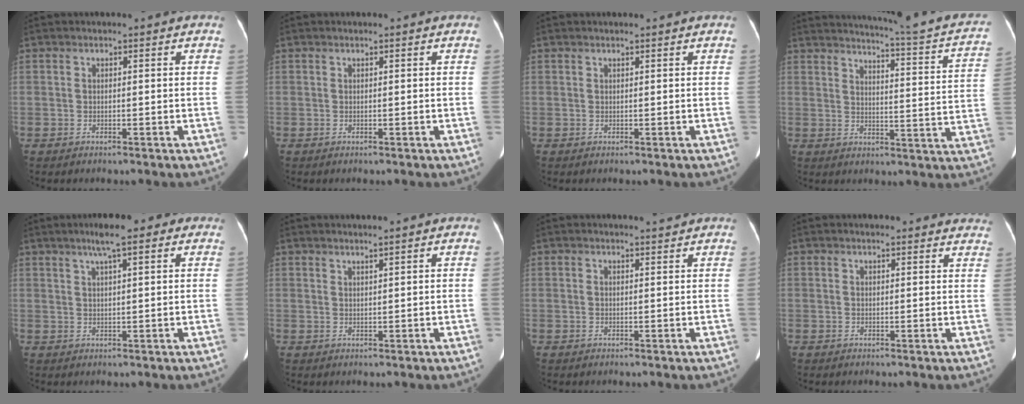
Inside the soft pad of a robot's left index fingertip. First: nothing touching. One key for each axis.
{"total": 0.0}
{"total": 0.7, "fx": 0.7, "fy": 0.0, "fz": 0.3, "tx": -0.010, "ty": 0.010, "tz": 0.014}
{"total": 20.5, "fx": 18.3, "fy": 0.6, "fz": 9.2, "tx": -0.128, "ty": -0.055, "tz": 0.207}
{"total": 5.4, "fx": 3.3, "fy": 0.9, "fz": 4.2, "tx": -0.068, "ty": 0.019, "tz": 0.049}
{"total": 1.1, "fx": 0.9, "fy": -0.4, "fz": 0.4, "tx": -0.016, "ty": -0.004, "tz": 0.024}
{"total": 1.1, "fx": 1.0, "fy": -0.4, "fz": 0.1, "tx": -0.007, "ty": -0.007, "tz": 0.018}
{"total": 9.3, "fx": 8.7, "fy": 2.5, "fz": 2.4, "tx": 0.001, "ty": 0.006, "tz": 0.077}